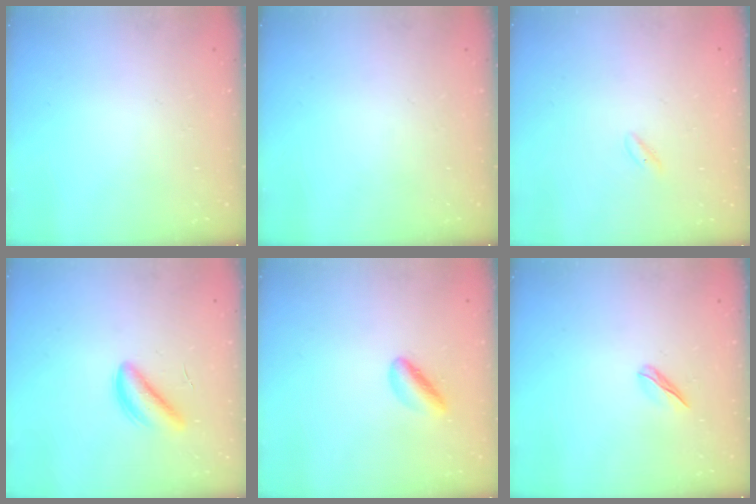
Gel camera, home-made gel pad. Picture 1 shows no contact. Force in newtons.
{"total": 0.0}
{"total": 1.2, "press": 0.9, "slide": 0.8}
{"total": 4.8, "press": 4.7, "slide": 1.2}
{"total": 4.9, "press": 4.6, "slide": 1.5}
{"total": 3.5, "press": 3.2, "slide": 1.2}